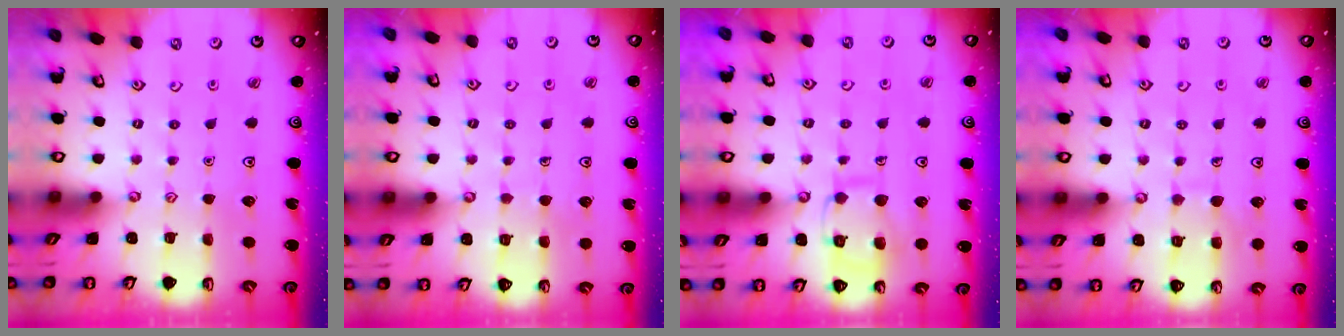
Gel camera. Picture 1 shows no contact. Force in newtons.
{"total": 4.8, "press": 4.8, "slide": 0.4}
{"total": 11.7, "press": 11.6, "slide": 0.9}
{"total": 6.4, "press": 6.4, "slide": 0.4}